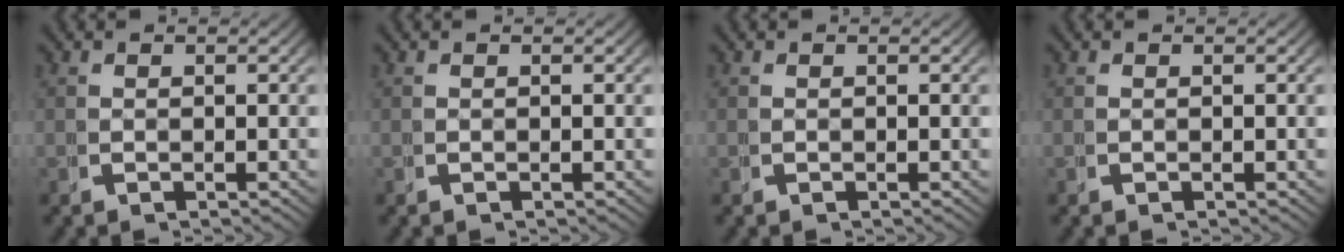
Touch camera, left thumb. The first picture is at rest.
{"total": 0.0}
{"total": 0.0}
{"total": 0.0}